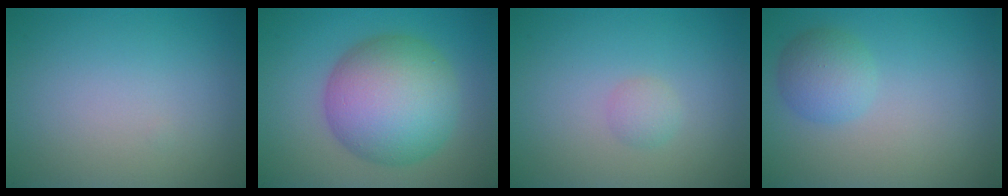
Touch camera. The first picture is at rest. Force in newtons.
{"total": 10.2, "press": 10.2, "slide": 0.2}
{"total": 1.2, "press": 1.2, "slide": 0.0}
{"total": 2.7, "press": 2.7, "slide": 0.2}